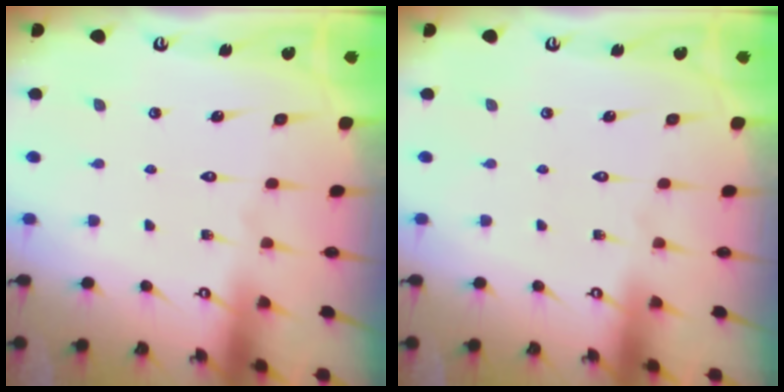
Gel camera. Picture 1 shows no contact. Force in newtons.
{"total": 0.0}